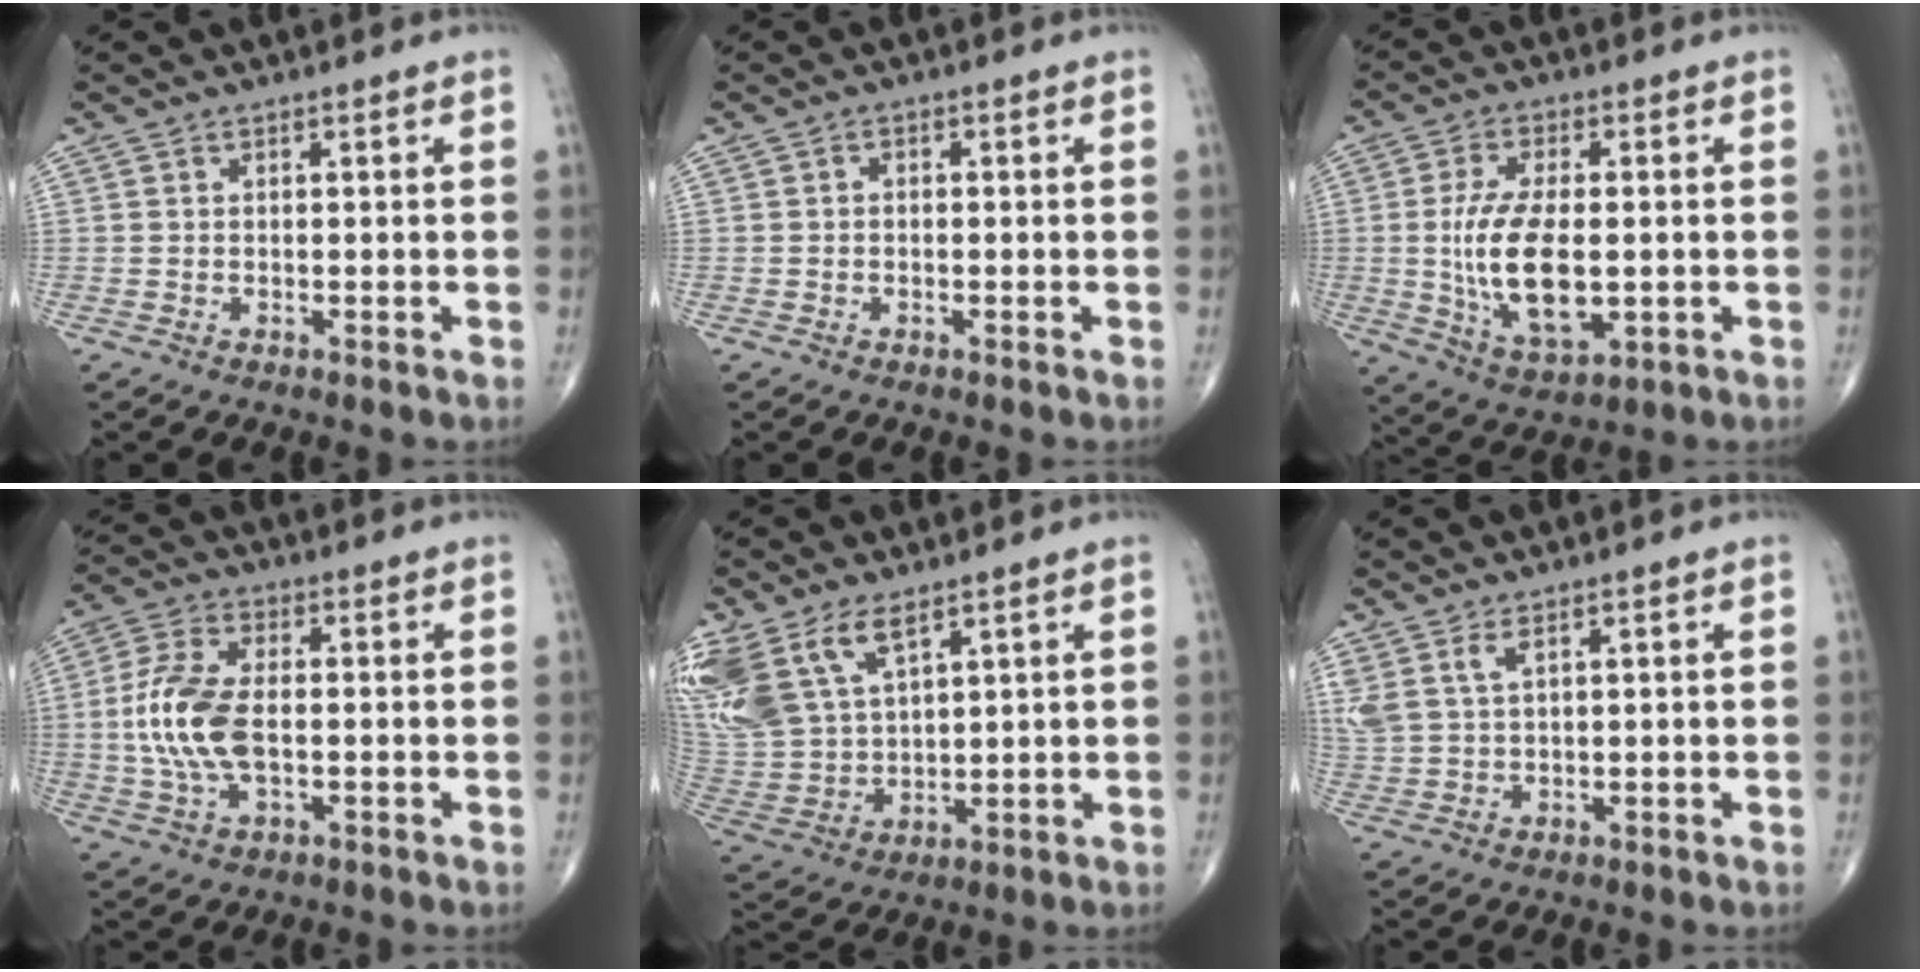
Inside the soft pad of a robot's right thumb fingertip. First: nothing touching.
{"total": 0.7, "force": [-0.2, 0.6, 0.4], "torque": [0.001, 0.004, -0.007]}
{"total": 14.2, "force": [-1.0, 6.8, 12.4], "torque": [-0.235, -0.013, -0.010]}
{"total": 11.5, "force": [-0.7, 5.8, 9.9], "torque": [-0.221, 0.010, -0.014]}
{"total": 16.9, "force": [9.3, 9.1, 10.8], "torque": [-0.246, -0.017, 0.199]}
{"total": 5.3, "force": [2.9, 2.3, 3.7], "torque": [-0.091, -0.002, 0.069]}